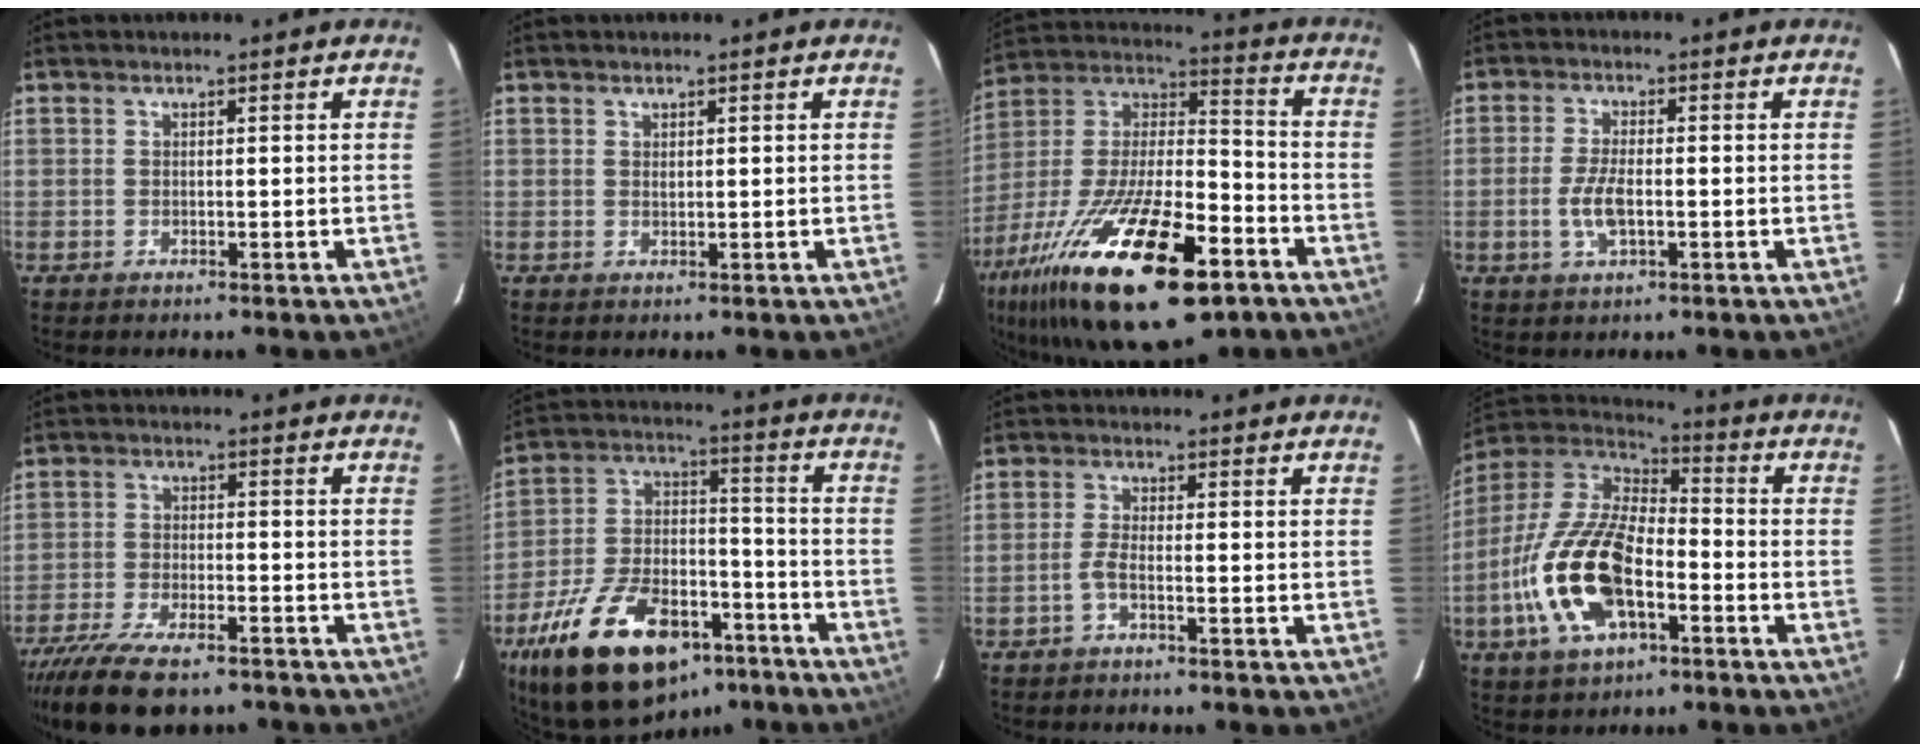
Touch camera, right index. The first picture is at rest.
{"total": 0.6, "force": [0.4, 0.4, 0.2], "torque": [-0.003, 0.002, 0.008]}
{"total": 31.7, "force": [-17.2, 11.3, 24.1], "torque": [-0.454, -0.034, -0.287]}
{"total": 5.2, "force": [-1.4, 2.0, 4.7], "torque": [-0.098, -0.004, -0.025]}
{"total": 14.7, "force": [-11.5, 4.8, 7.8], "torque": [-0.171, -0.034, -0.194]}
{"total": 25.9, "force": [-16.5, 12.3, 15.6], "torque": [-0.299, 0.000, -0.257]}
{"total": 2.1, "force": [-1.3, 0.2, 1.6], "torque": [-0.041, 0.001, -0.028]}
{"total": 19.4, "force": [-6.9, 9.2, 15.6], "torque": [-0.330, -0.016, -0.129]}